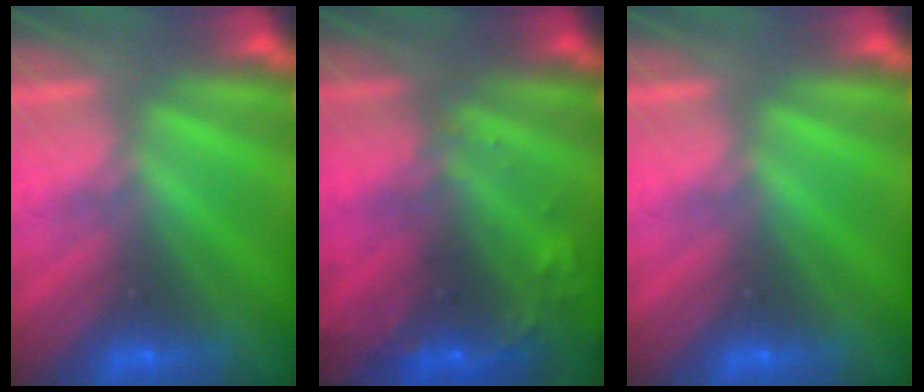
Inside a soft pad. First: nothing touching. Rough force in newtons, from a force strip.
{"total": 7.6}
{"total": 0.0}